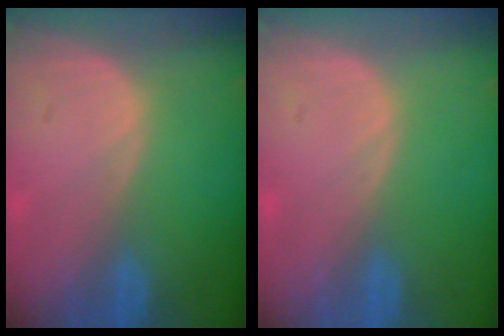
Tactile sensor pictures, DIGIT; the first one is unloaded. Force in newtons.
{"total": 0.0}